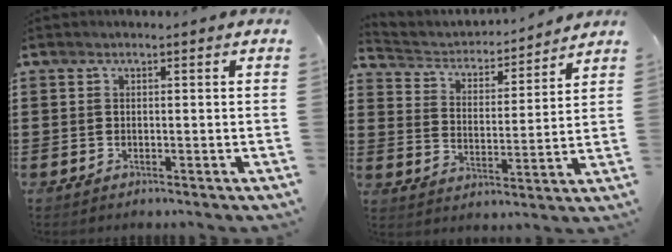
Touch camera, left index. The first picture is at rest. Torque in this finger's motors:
{"motor_torque": [-0.02, 0.01, 0.04, -0.03]}